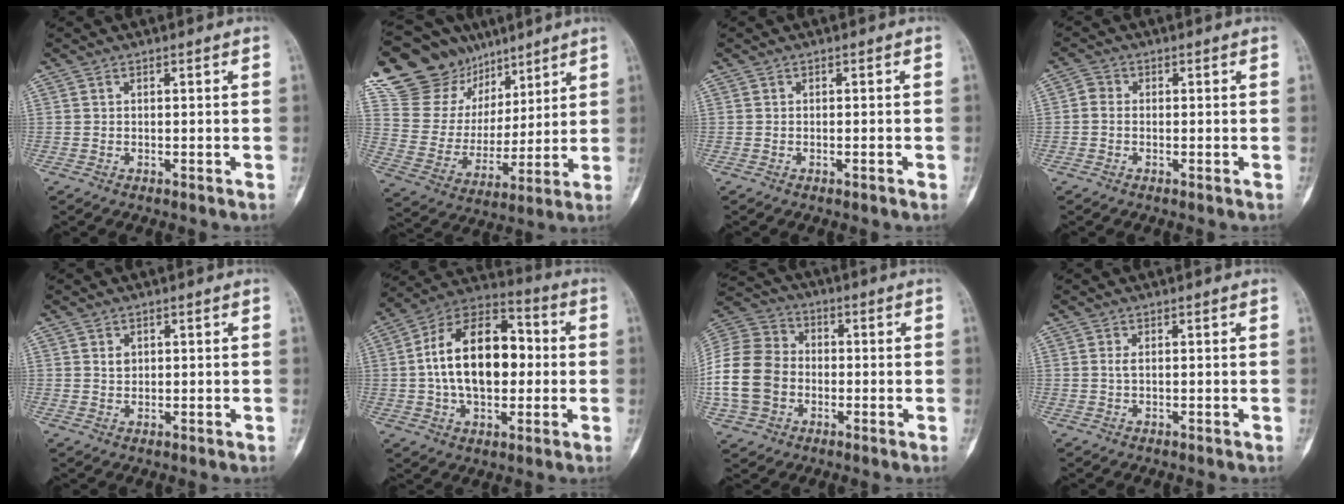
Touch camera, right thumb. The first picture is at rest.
{"total": 21.0, "force": [14.4, 14.2, 5.9], "torque": [-0.062, -0.026, 0.267]}
{"total": 0.0}
{"total": 1.7, "force": [-0.3, 1.4, 1.0], "torque": [-0.009, 0.004, -0.013]}
{"total": 1.5, "force": [0.6, 1.1, 0.9], "torque": [-0.007, -0.003, 0.012]}
{"total": 19.4, "force": [0.6, 11.6, 15.5], "torque": [-0.235, 0.033, 0.004]}
{"total": 15.5, "force": [-2.8, 12.4, 8.8], "torque": [-0.172, 0.028, -0.059]}
{"total": 0.8, "force": [0.1, 0.1, 0.8], "torque": [-0.020, -0.002, 0.002]}